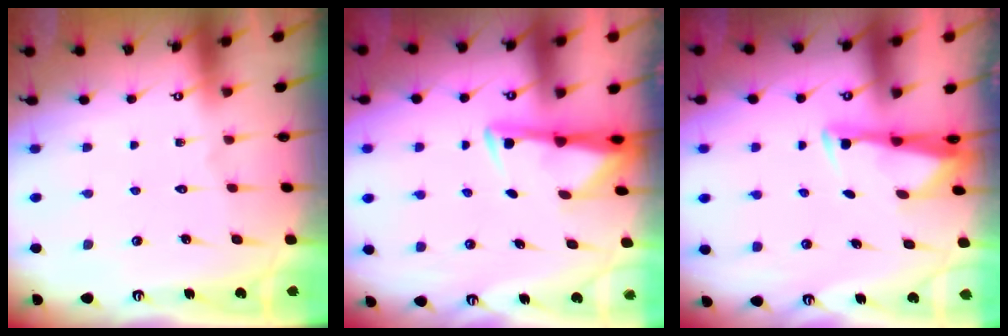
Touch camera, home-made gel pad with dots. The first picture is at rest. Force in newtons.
{"total": 2.8, "press": 2.7, "slide": 0.5}
{"total": 2.9, "press": 2.7, "slide": 0.8}